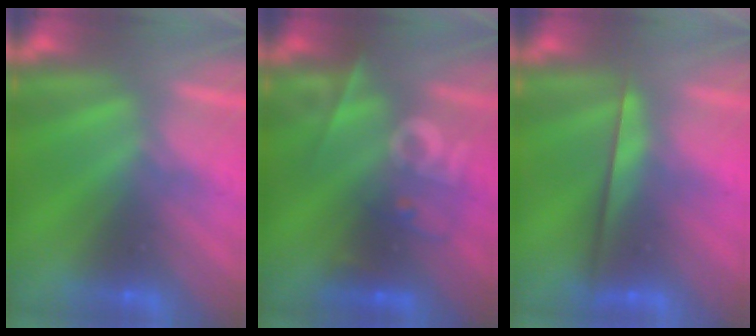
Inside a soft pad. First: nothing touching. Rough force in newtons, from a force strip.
{"total": 2.5}
{"total": 2.2}